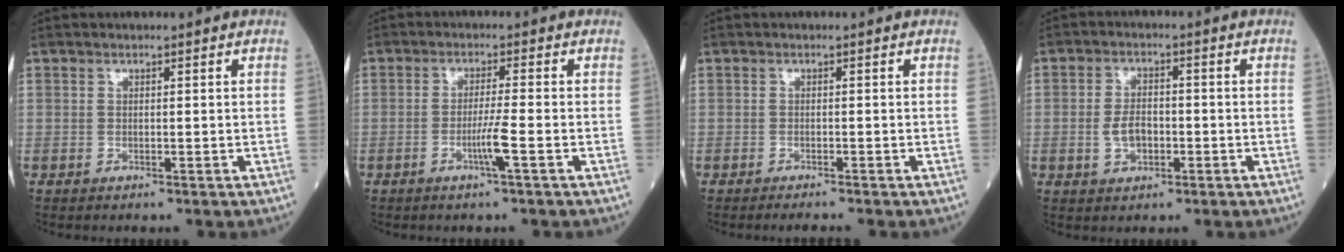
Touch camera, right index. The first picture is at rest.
{"total": 3.6, "force": [-1.4, -0.8, 3.2], "torque": [-0.062, -0.006, -0.030]}
{"total": 1.8, "force": [-1.7, -0.3, 0.7], "torque": [-0.010, -0.003, -0.025]}
{"total": 4.2, "force": [-1.1, 2.5, 3.3], "torque": [-0.064, 0.003, -0.020]}